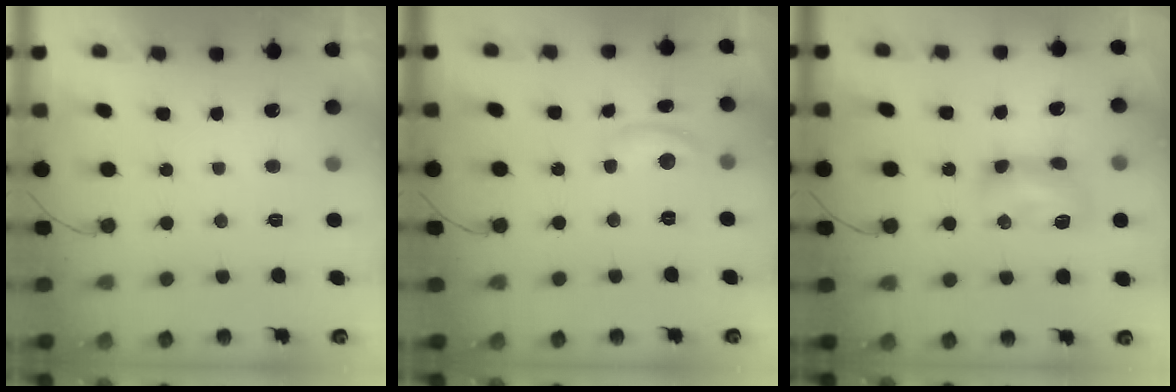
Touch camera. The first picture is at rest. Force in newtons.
{"total": 7.4, "press": 7.4, "slide": 0.5}
{"total": 9.4, "press": 9.4, "slide": 0.7}